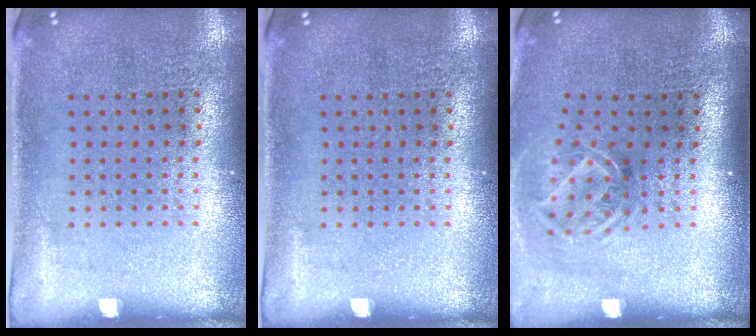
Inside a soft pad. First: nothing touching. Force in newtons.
{"total": 0.0}
{"total": 1.9, "press": 1.3, "slide": 1.4}